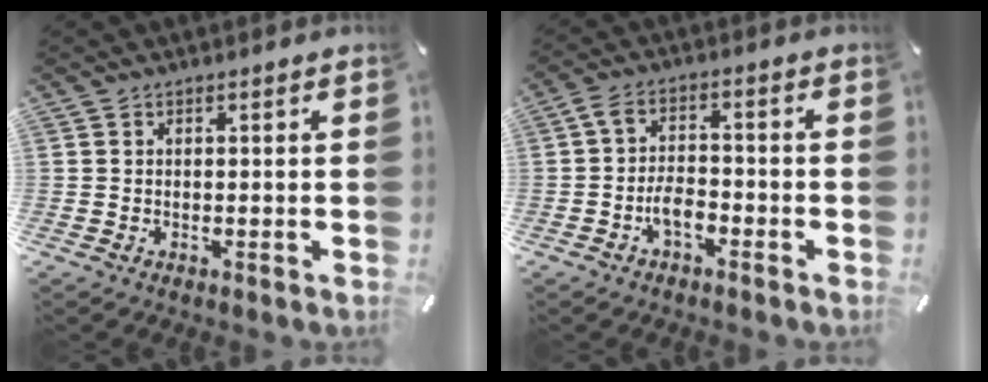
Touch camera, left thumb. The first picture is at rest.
{"total": 5.6, "force": [-2.5, 2.9, 4.0], "torque": [-0.080, 0.014, -0.047]}